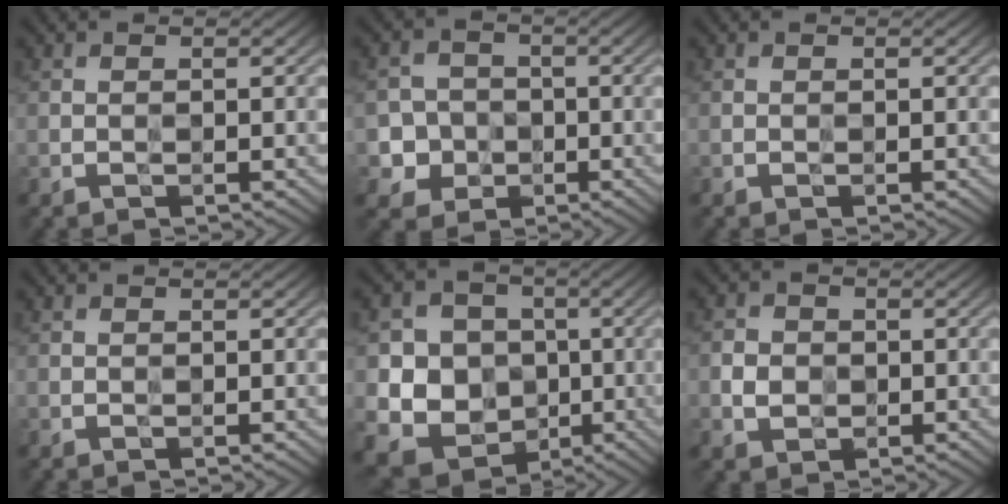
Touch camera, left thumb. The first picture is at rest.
{"total": 5.2, "force": [-1.5, 4.9, 1.1], "torque": [-0.030, 0.003, -0.052]}
{"total": 0.0}
{"total": 0.0}
{"total": 11.6, "force": [-1.4, 10.6, 4.6], "torque": [-0.123, -0.025, -0.042]}
{"total": 2.6, "force": [-0.5, 2.3, 1.2], "torque": [-0.032, -0.002, -0.012]}